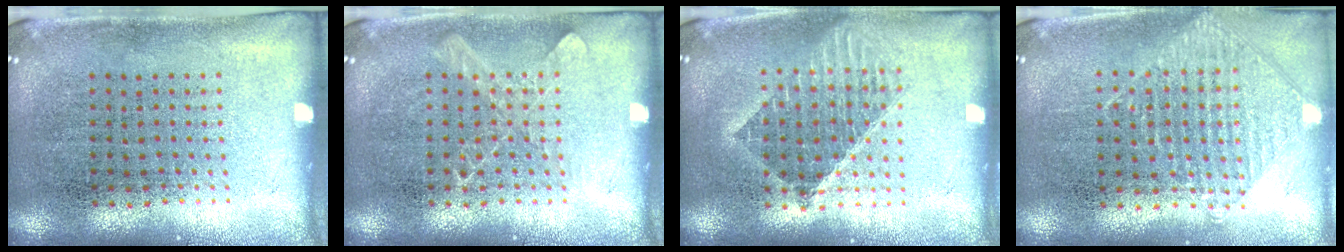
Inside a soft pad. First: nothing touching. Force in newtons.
{"total": 1.0, "press": 1.0, "slide": 0.3}
{"total": 1.5, "press": 1.3, "slide": 0.8}
{"total": 0.9, "press": 0.9, "slide": 0.1}